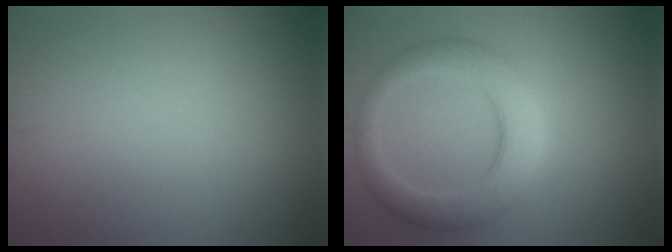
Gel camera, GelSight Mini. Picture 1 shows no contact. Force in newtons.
{"total": 5.9, "press": 5.9, "slide": 0.1}